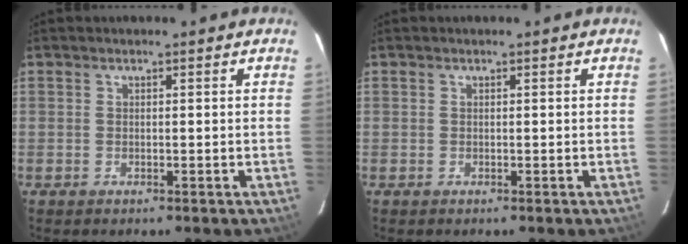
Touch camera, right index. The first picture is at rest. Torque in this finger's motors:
{"motor_torque": [0.00, 0.02, -0.04, -0.01]}